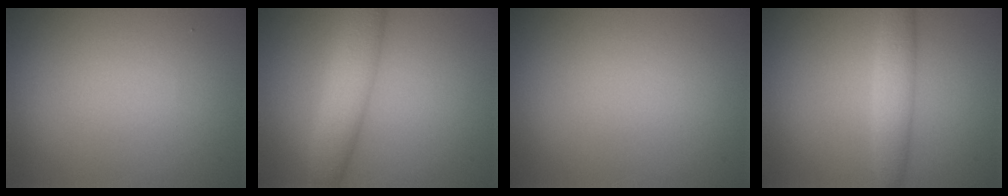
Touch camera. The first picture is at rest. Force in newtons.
{"total": 4.4, "press": 4.4, "slide": 0.1}
{"total": 0.0}
{"total": 2.4, "press": 2.4, "slide": 0.2}